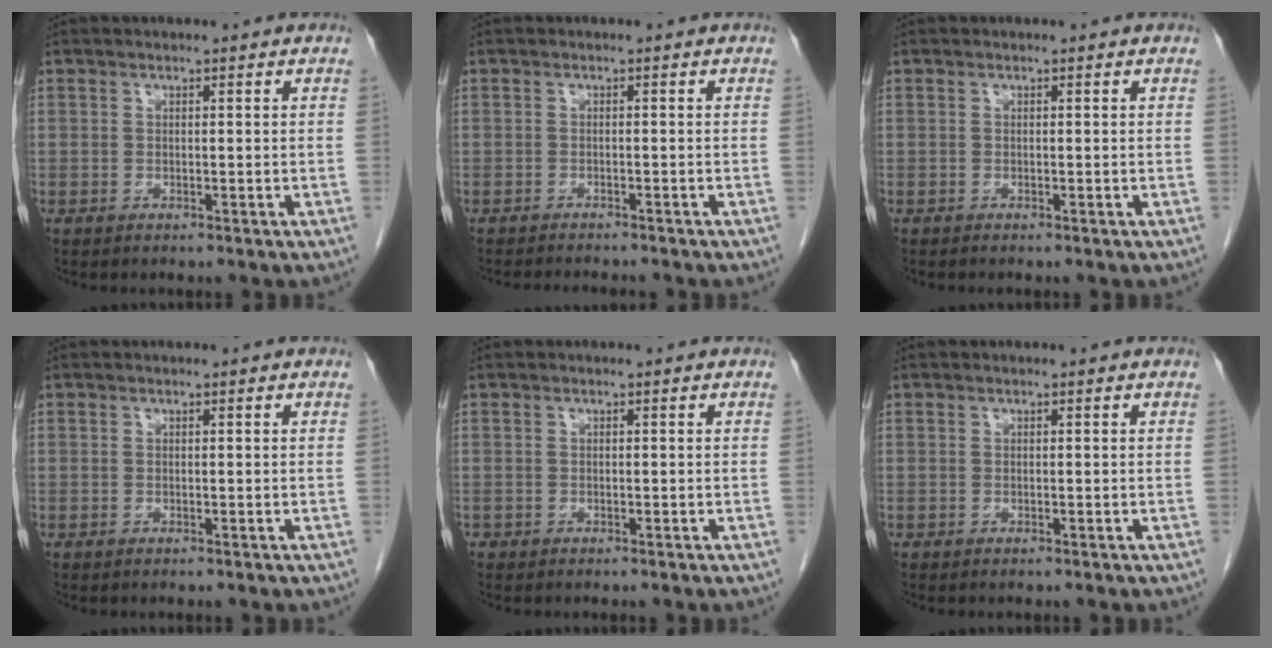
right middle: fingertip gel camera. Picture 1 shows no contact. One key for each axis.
{"total": 5.2, "fx": -4.8, "fy": 0.7, "fz": 1.8, "tx": -0.019, "ty": -0.007, "tz": -0.067}
{"total": 0.0}
{"total": 0.0}
{"total": 0.0}
{"total": 0.0}